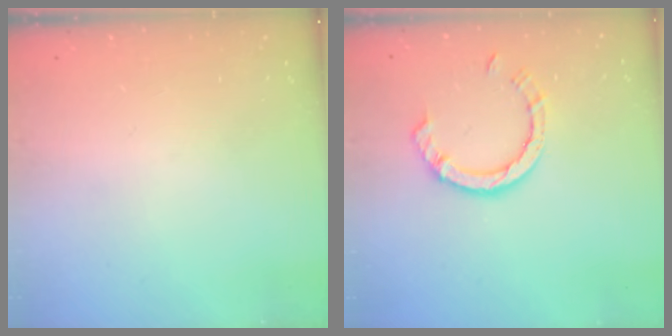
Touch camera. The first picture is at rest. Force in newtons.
{"total": 6.9, "press": 6.8, "slide": 0.8}